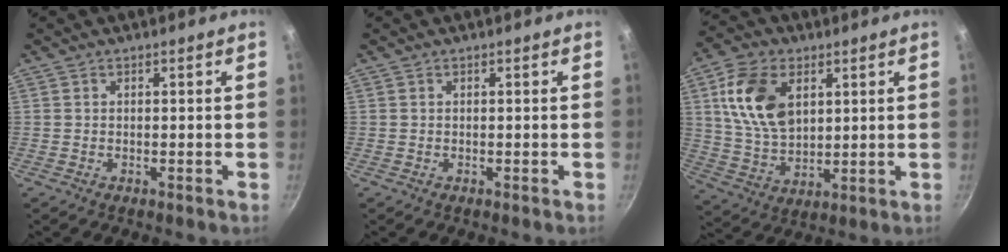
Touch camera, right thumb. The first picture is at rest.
{"total": 0.0}
{"total": 14.2, "force": [4.4, 9.1, 9.9], "torque": [-0.167, -0.016, 0.088]}